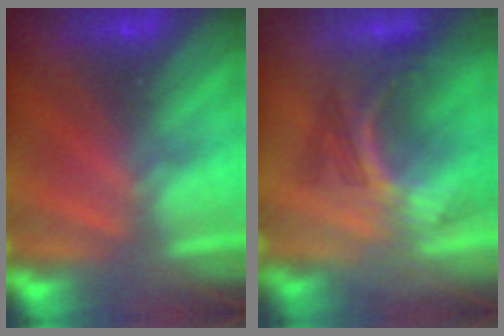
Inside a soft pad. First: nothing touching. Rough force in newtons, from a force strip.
{"total": 3.0}